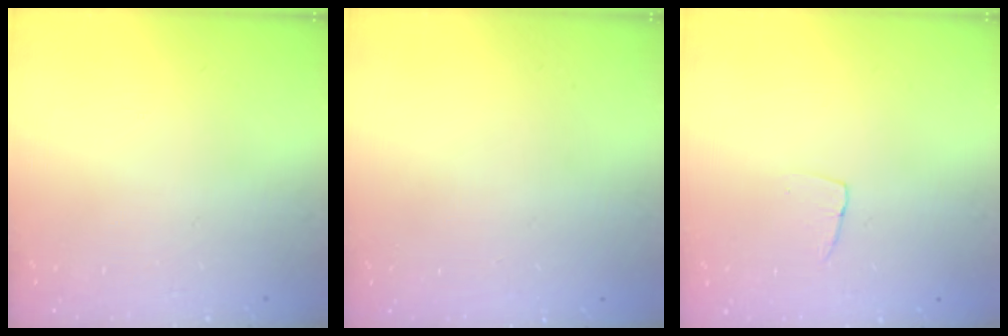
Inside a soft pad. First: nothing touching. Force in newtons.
{"total": 0.0}
{"total": 4.5, "press": 4.4, "slide": 0.3}